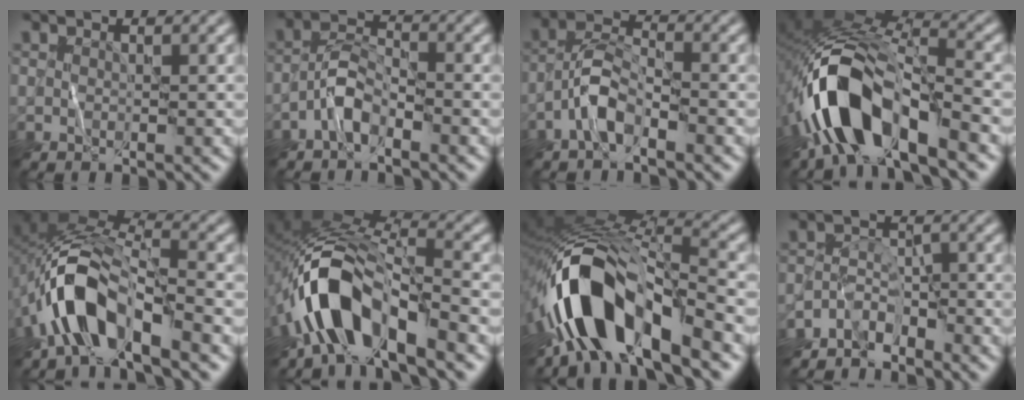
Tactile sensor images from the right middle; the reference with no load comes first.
{"total": 2.8, "force": [-1.9, 1.1, 1.8], "torque": [-0.030, 0.013, -0.045]}
{"total": 3.4, "force": [-2.1, 1.1, 2.4], "torque": [-0.043, 0.013, -0.050]}
{"total": 10.4, "force": [-5.4, 4.6, 7.5], "torque": [-0.140, 0.011, -0.106]}
{"total": 7.9, "force": [-4.3, 3.5, 5.7], "torque": [-0.101, 0.008, -0.090]}
{"total": 8.6, "force": [-5.1, 3.7, 6.0], "torque": [-0.103, 0.010, -0.101]}
{"total": 12.2, "force": [-6.2, 4.7, 9.3], "torque": [-0.162, 0.009, -0.119]}
{"total": 3.3, "force": [-2.9, 1.4, 0.8], "torque": [-0.001, 0.000, -0.063]}